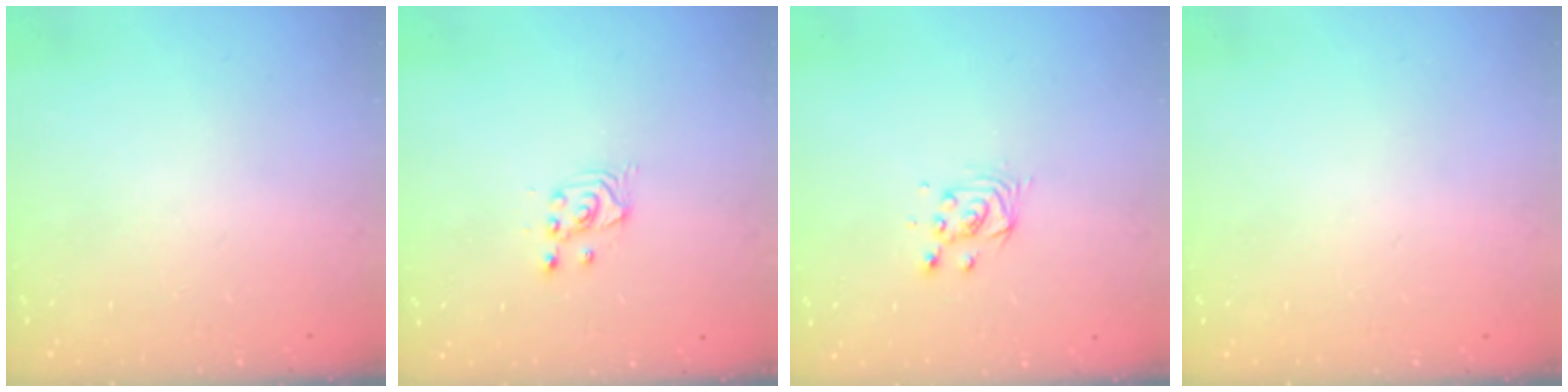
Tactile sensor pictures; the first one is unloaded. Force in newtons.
{"total": 2.4, "press": 2.3, "slide": 0.2}
{"total": 3.9, "press": 3.9, "slide": 0.3}
{"total": 0.0}